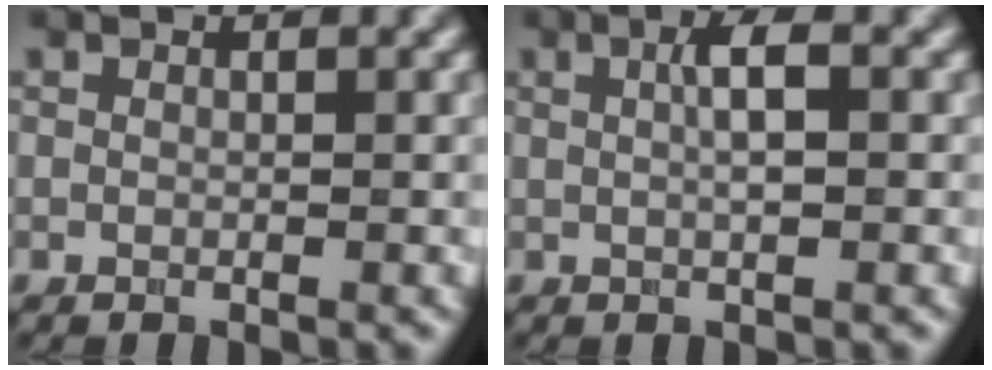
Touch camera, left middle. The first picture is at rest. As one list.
[{"total": 2.4, "force": [0.3, 0.4, 2.3], "torque": [-0.041, 0.007, 0.004]}]